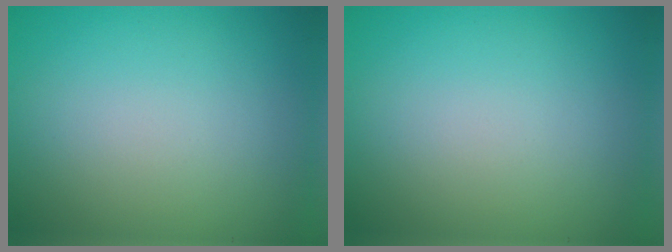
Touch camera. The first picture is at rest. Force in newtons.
{"total": 0.0}